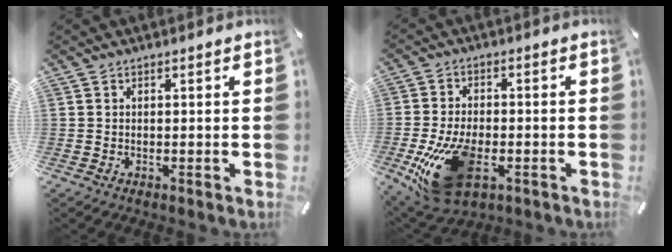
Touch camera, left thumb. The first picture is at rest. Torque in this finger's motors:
{"motor_torque": [1.29, 3.32, 0.87, 0.26, 0.33]}